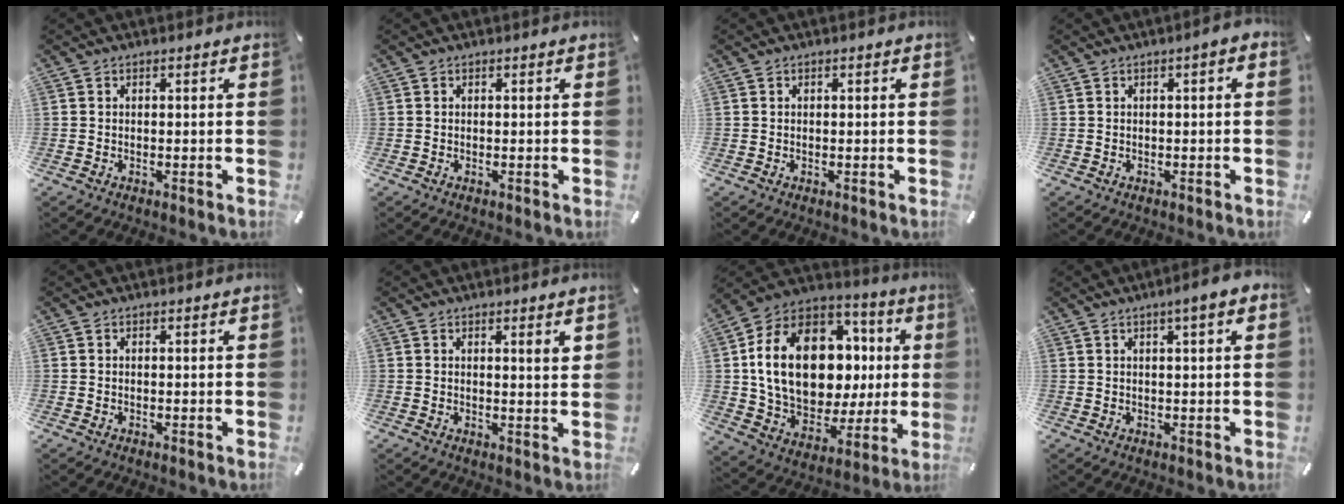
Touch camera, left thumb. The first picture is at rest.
{"total": 0.0}
{"total": 0.0}
{"total": 1.7, "force": [-0.4, 0.5, 1.6], "torque": [-0.027, 0.004, -0.007]}
{"total": 0.0}
{"total": 2.9, "force": [1.4, 0.3, 2.5], "torque": [-0.036, -0.007, 0.018]}
{"total": 22.8, "force": [3.8, 15.9, 15.9], "torque": [-0.313, -0.016, 0.076]}
{"total": 4.1, "force": [1.6, 0.4, 3.7], "torque": [-0.064, -0.002, 0.024]}